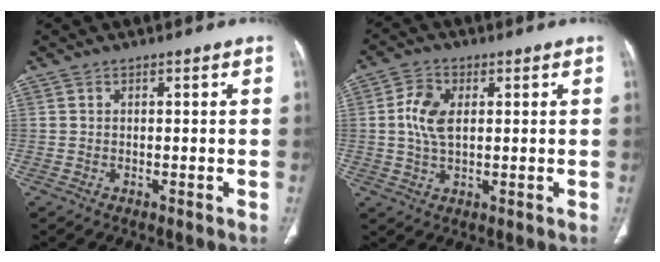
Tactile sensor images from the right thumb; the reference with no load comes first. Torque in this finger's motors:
{"motor_torque": [-0.04, -0.03, 0.72, 0.05, 0.04]}